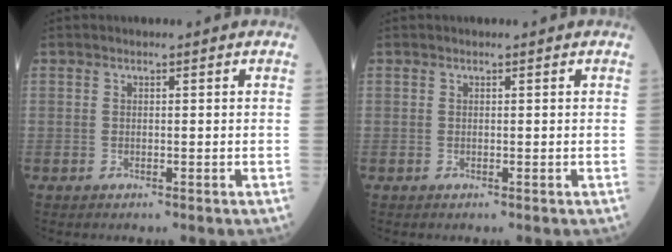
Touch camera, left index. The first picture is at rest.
{"total": 0.0}